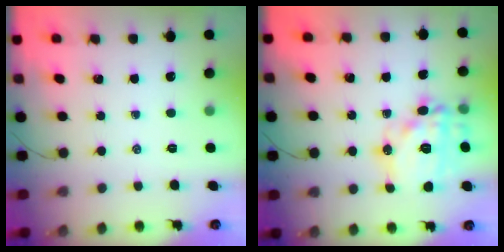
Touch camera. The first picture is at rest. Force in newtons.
{"total": 17.9, "press": 17.8, "slide": 1.3}